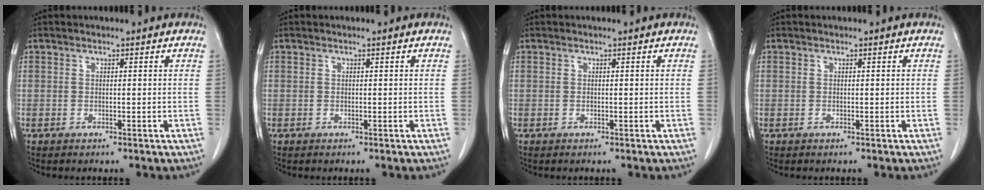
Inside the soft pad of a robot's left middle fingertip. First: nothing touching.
{"total": 0.0}
{"total": 0.0}
{"total": 0.0}